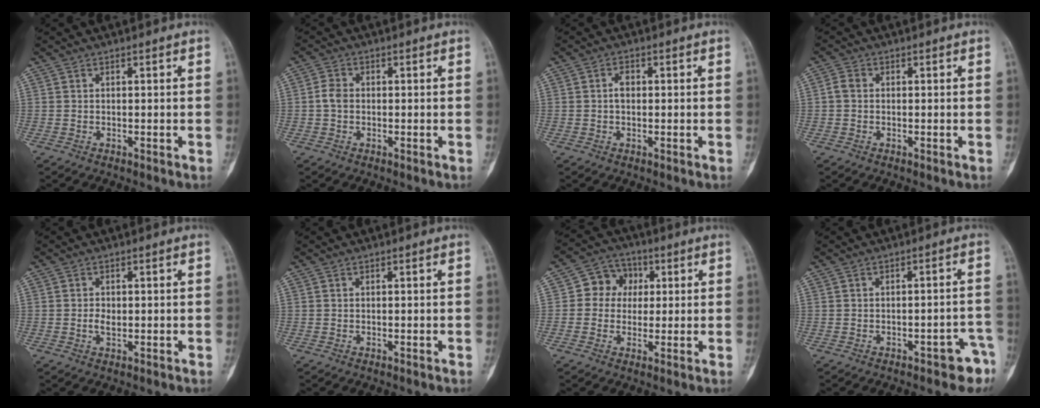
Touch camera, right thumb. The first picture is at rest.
{"total": 2.7, "force": [-0.2, 2.1, 1.7], "torque": [-0.032, 0.006, -0.011]}
{"total": 2.1, "force": [0.0, 1.3, 1.6], "torque": [-0.026, 0.005, -0.002]}
{"total": 1.9, "force": [0.0, 1.5, 1.2], "torque": [-0.020, 0.004, -0.007]}
{"total": 1.9, "force": [-0.1, 1.2, 1.4], "torque": [-0.021, 0.002, -0.002]}
{"total": 0.0}
{"total": 7.3, "force": [1.1, 6.5, 3.2], "torque": [-0.011, 0.010, 0.007]}
{"total": 5.3, "force": [-3.2, 2.4, 3.4], "torque": [-0.019, 0.034, -0.034]}